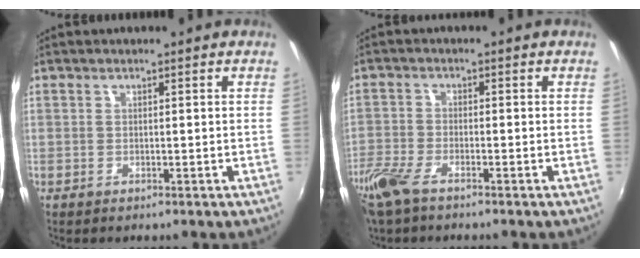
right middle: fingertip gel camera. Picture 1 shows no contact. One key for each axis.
{"total": 6.5, "fx": -4.9, "fy": 2.0, "fz": 3.8, "tx": -0.103, "ty": -0.017, "tz": -0.103}